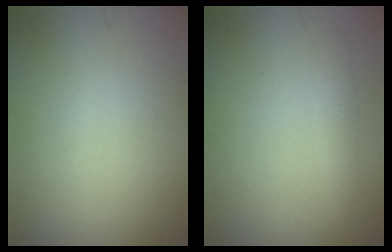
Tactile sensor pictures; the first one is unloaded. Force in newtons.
{"total": 1.4, "press": 1.4, "slide": 0.0}